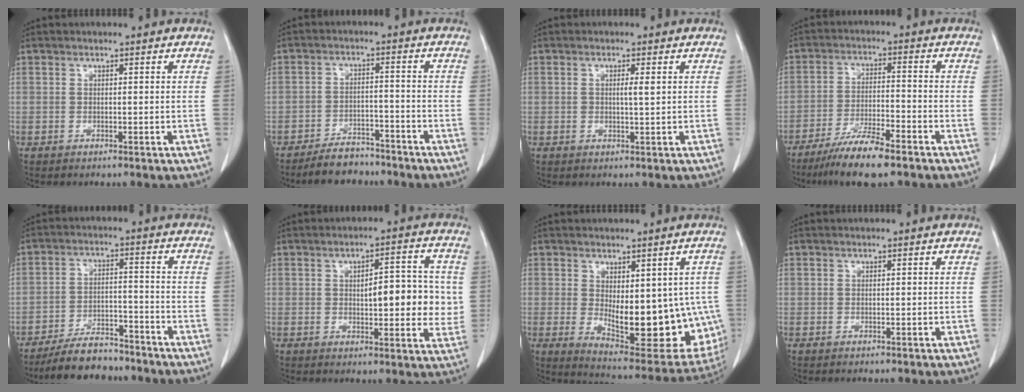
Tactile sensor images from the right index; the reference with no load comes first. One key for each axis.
{"total": 5.9, "fx": -5.2, "fy": 2.4, "fz": 1.3, "tx": -0.023, "ty": -0.001, "tz": -0.086}
{"total": 1.7, "fx": 0.4, "fy": 0.2, "fz": 1.7, "tx": -0.032, "ty": -0.001, "tz": 0.006}
{"total": 8.8, "fx": -6.6, "fy": 0.8, "fz": 5.8, "tx": -0.105, "ty": -0.022, "tz": -0.120}
{"total": 8.5, "fx": -7.6, "fy": 2.7, "fz": 2.6, "tx": -0.043, "ty": -0.002, "tz": -0.130}
{"total": 9.3, "fx": 0.6, "fy": 3.3, "fz": 8.7, "tx": -0.106, "ty": 0.012, "tz": 0.010}
{"total": 17.6, "fx": -1.7, "fy": 7.7, "fz": 15.7, "tx": -0.170, "ty": -0.011, "tz": 0.003}
{"total": 0.0}